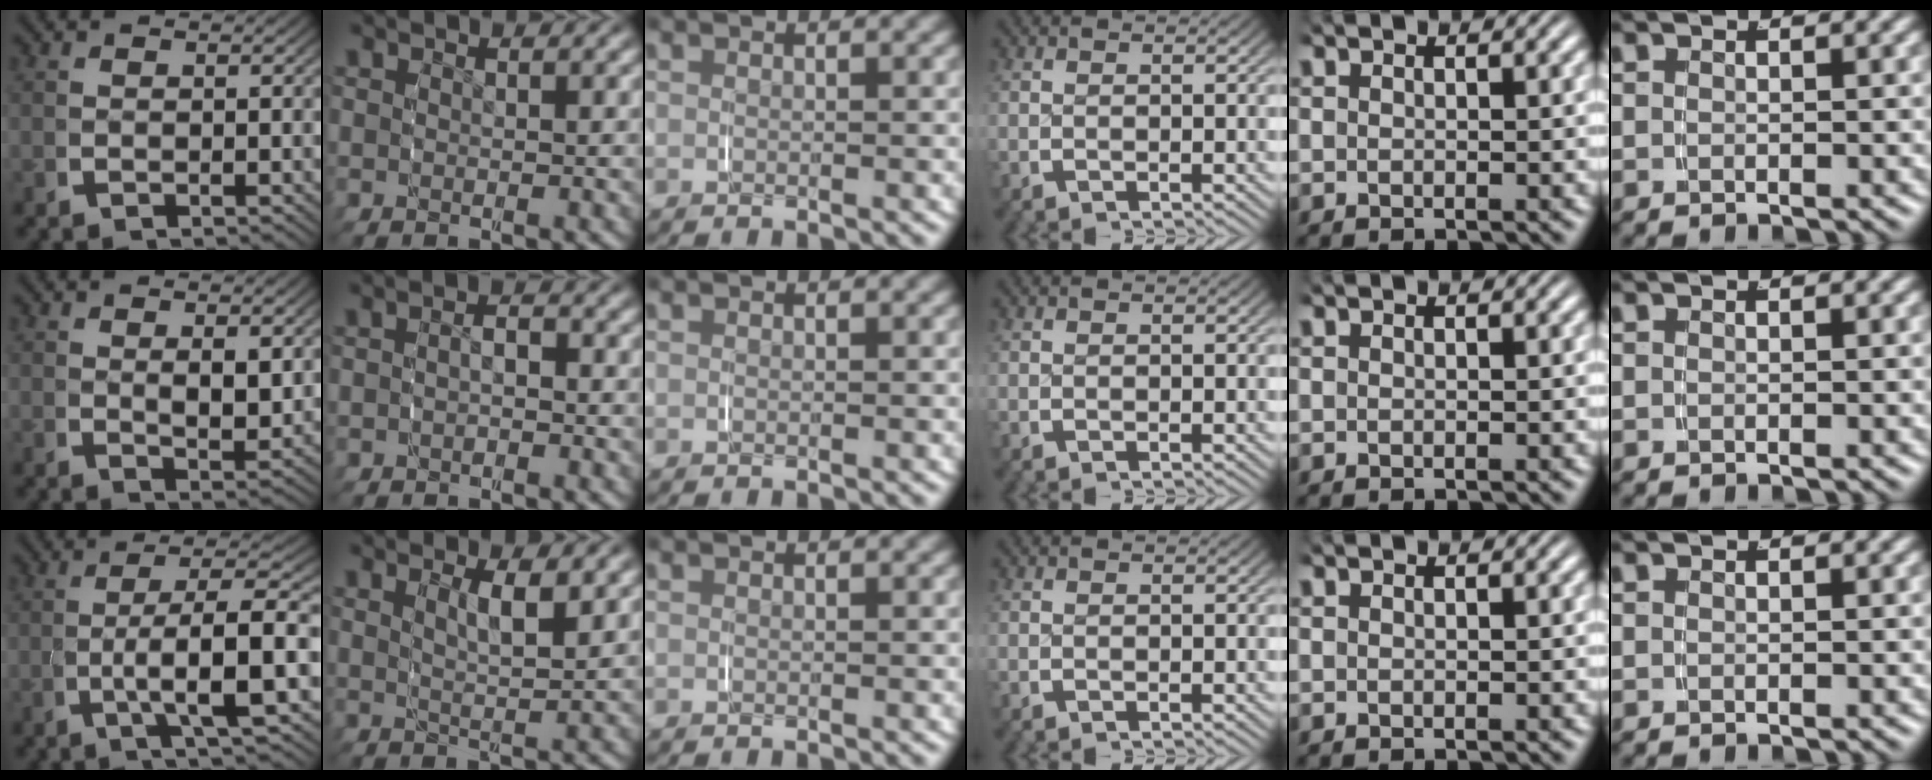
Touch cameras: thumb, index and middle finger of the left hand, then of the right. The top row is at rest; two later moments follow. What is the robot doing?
{"motion": "grasp_and_lifting", "object": "map"}